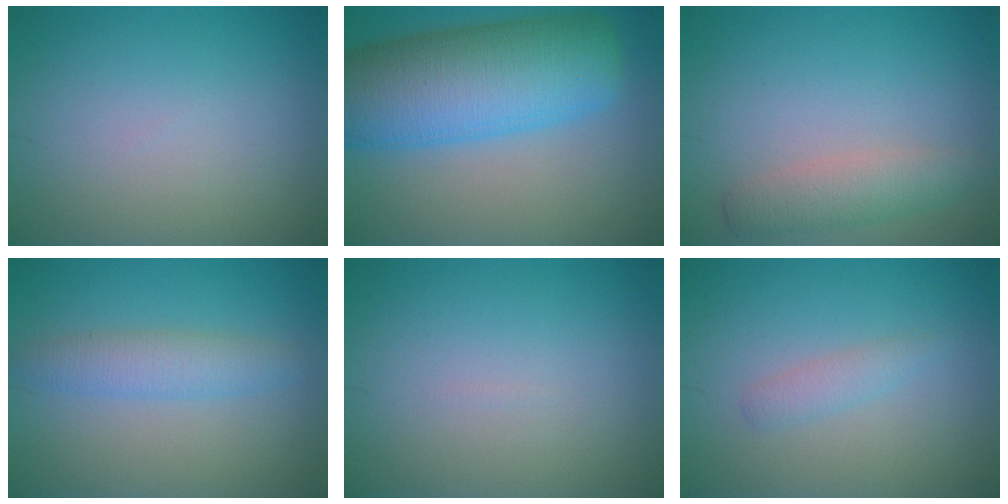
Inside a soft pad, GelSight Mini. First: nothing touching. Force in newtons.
{"total": 11.9, "press": 11.9, "slide": 0.3}
{"total": 2.7, "press": 2.7, "slide": 0.1}
{"total": 2.7, "press": 2.7, "slide": 0.1}
{"total": 0.0}
{"total": 1.4, "press": 1.4, "slide": 0.1}